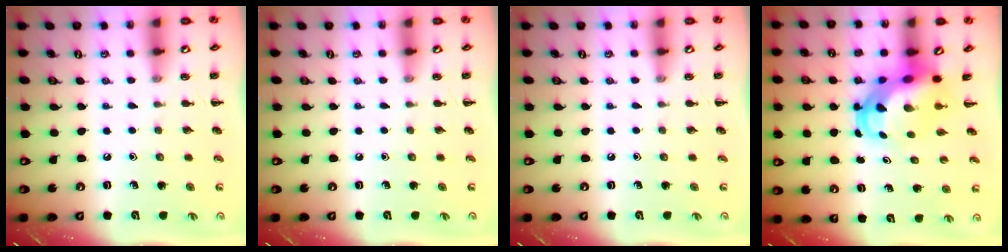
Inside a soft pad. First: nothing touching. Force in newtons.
{"total": 0.0}
{"total": 0.0}
{"total": 6.4, "press": 6.2, "slide": 1.6}